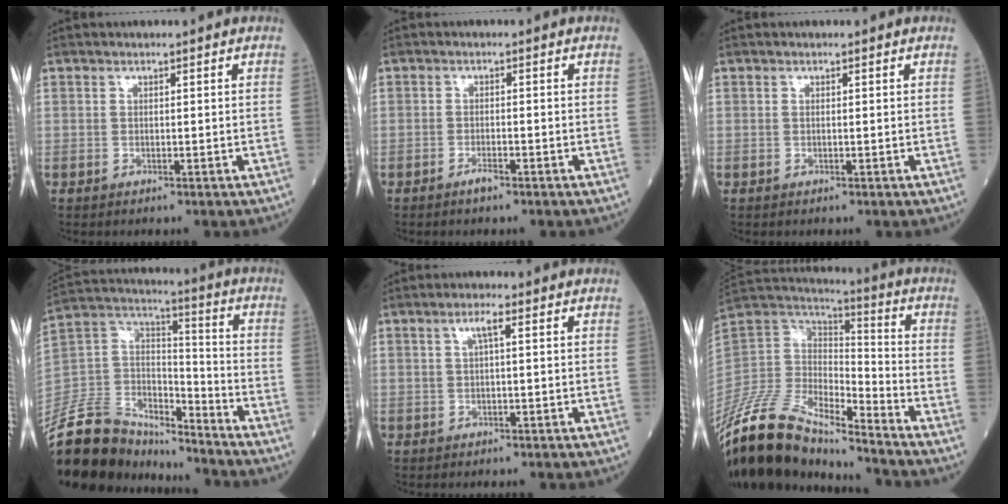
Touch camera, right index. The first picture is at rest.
{"total": 1.6, "force": [-1.1, 0.3, 1.1], "torque": [-0.021, -0.001, -0.019]}
{"total": 0.0}
{"total": 20.6, "force": [-18.1, 6.9, 7.2], "torque": [-0.165, 0.027, -0.326]}
{"total": 2.2, "force": [0.7, 0.1, 2.0], "torque": [-0.041, 0.006, 0.013]}
{"total": 19.5, "force": [-16.3, 5.0, 9.4], "torque": [-0.200, 0.018, -0.311]}